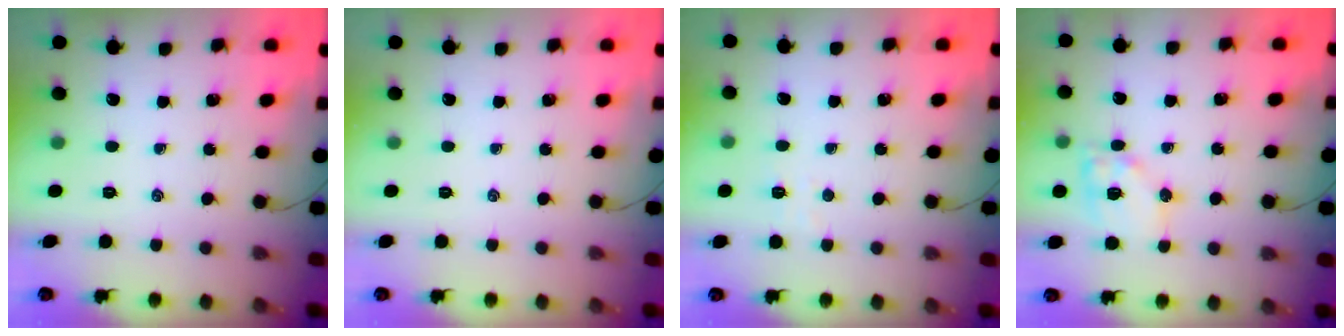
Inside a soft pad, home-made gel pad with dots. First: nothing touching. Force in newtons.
{"total": 0.0}
{"total": 3.1, "press": 3.0, "slide": 0.6}
{"total": 11.3, "press": 11.2, "slide": 1.7}